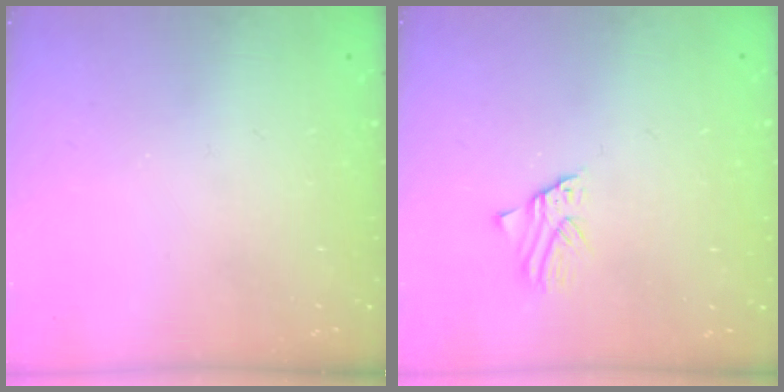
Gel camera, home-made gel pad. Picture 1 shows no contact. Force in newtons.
{"total": 1.4, "press": 1.4, "slide": 0.1}